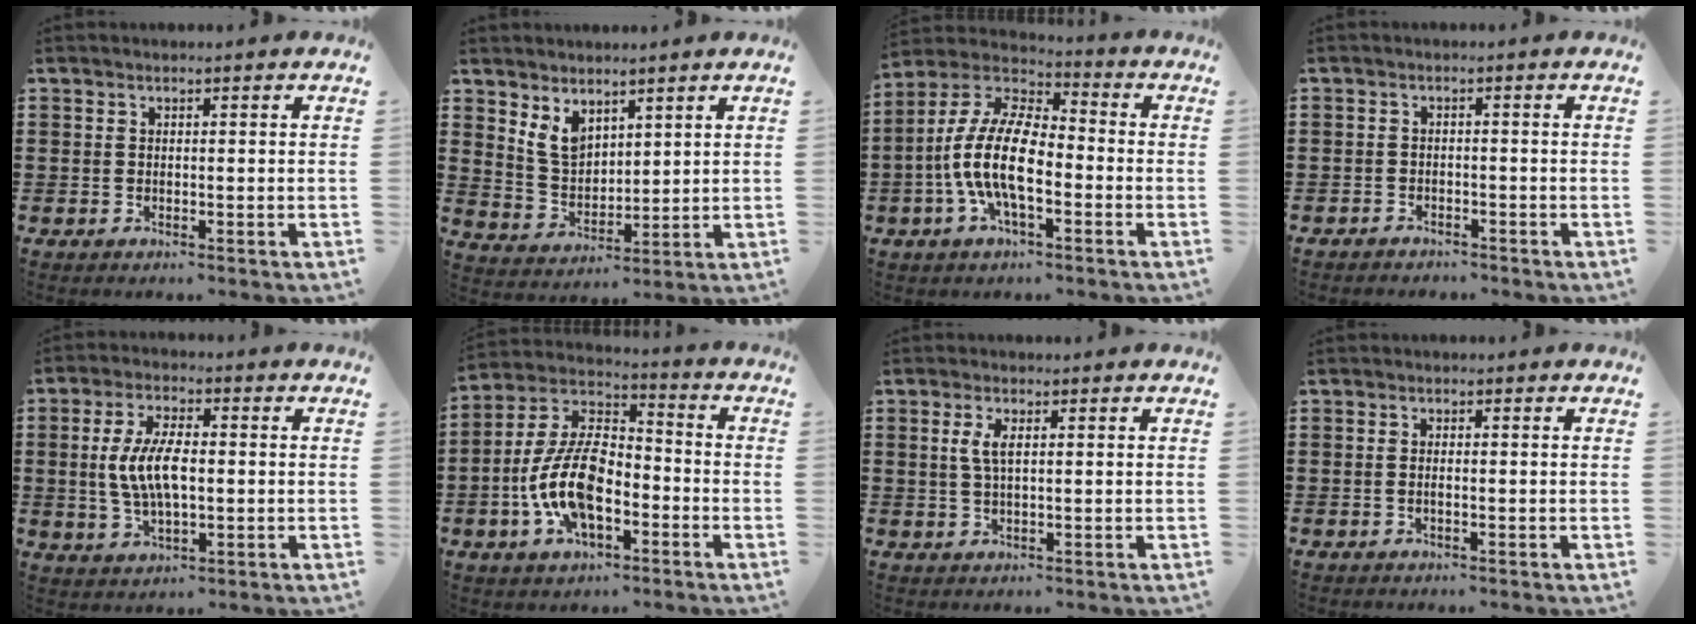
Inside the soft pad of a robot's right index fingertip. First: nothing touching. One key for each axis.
{"total": 5.5, "fx": 3.7, "fy": 3.2, "fz": 2.5, "tx": -0.063, "ty": -0.001, "tz": 0.070}
{"total": 12.2, "fx": -2.9, "fy": 5.0, "fz": 10.7, "tx": -0.258, "ty": -0.011, "tz": -0.065}
{"total": 1.5, "fx": -1.5, "fy": 0.4, "fz": -0.1, "tx": -0.003, "ty": 0.003, "tz": -0.033}
{"total": 7.8, "fx": 0.0, "fy": 3.2, "fz": 7.1, "tx": -0.159, "ty": 0.000, "tz": -0.008}
{"total": 11.8, "fx": -4.0, "fy": 5.9, "fz": 9.4, "tx": -0.228, "ty": 0.000, "tz": -0.080}
{"total": 3.0, "fx": 0.7, "fy": 1.0, "fz": 2.8, "tx": -0.057, "ty": 0.006, "tz": 0.010}
{"total": 0.7, "fx": -0.3, "fy": 0.1, "fz": 0.6, "tx": -0.011, "ty": -0.001, "tz": -0.006}